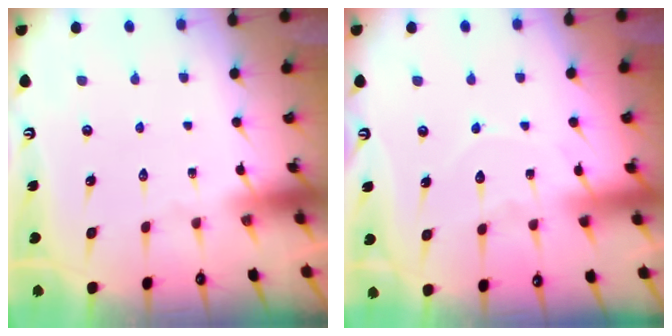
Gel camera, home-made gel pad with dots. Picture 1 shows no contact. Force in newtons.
{"total": 6.3, "press": 6.3, "slide": 0.7}